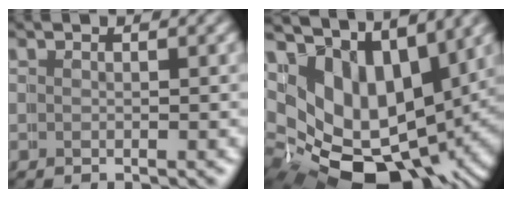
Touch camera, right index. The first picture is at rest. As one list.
[{"total": 15.4, "force": [-0.3, 11.4, 10.4], "torque": [-0.199, -0.054, 0.012]}]